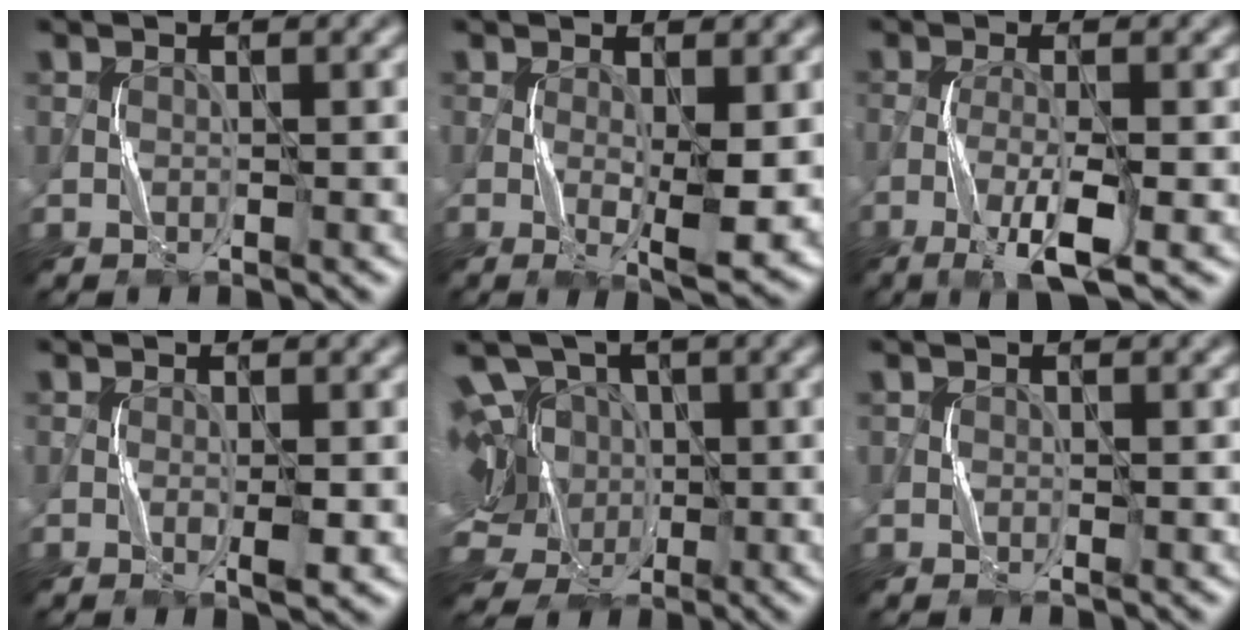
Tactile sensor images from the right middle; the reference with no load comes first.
{"total": 4.6, "force": [-0.5, 0.9, 4.5], "torque": [-0.079, -0.011, -0.004]}
{"total": 4.9, "force": [-2.2, 0.8, 4.3], "torque": [-0.084, -0.002, -0.046]}
{"total": 1.7, "force": [-0.3, 0.2, 1.7], "torque": [-0.031, -0.002, -0.006]}
{"total": 12.8, "force": [1.4, 9.6, 8.3], "torque": [-0.144, 0.030, -0.020]}
{"total": 0.5, "force": [0.0, 0.3, 0.4], "torque": [-0.004, -0.001, 0.000]}